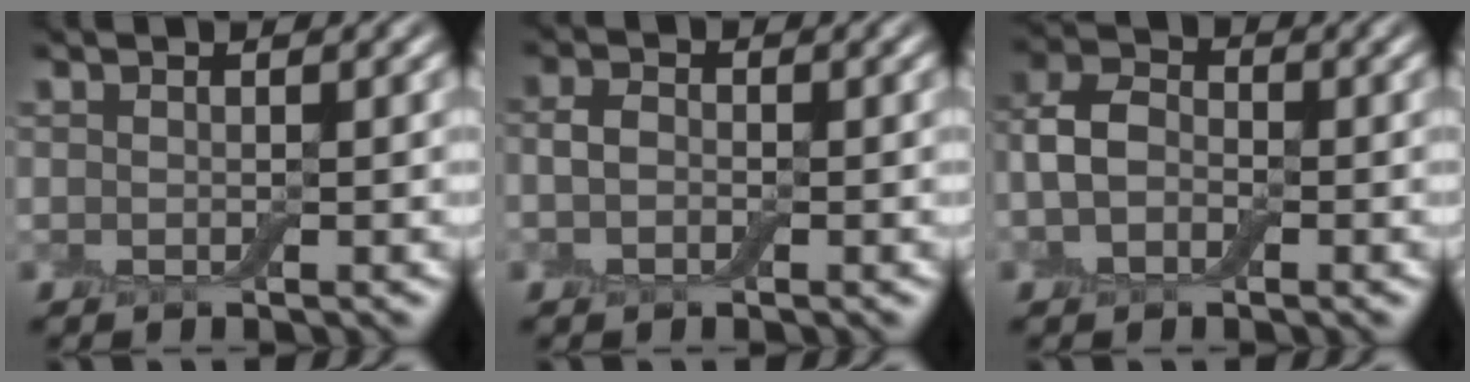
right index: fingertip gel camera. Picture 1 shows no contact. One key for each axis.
{"total": 1.5, "fx": -0.3, "fy": 1.2, "fz": 1.0, "tx": -0.019, "ty": 0.005, "tz": -0.011}
{"total": 3.6, "fx": -0.7, "fy": 2.7, "fz": 2.3, "tx": -0.050, "ty": 0.008, "tz": -0.023}